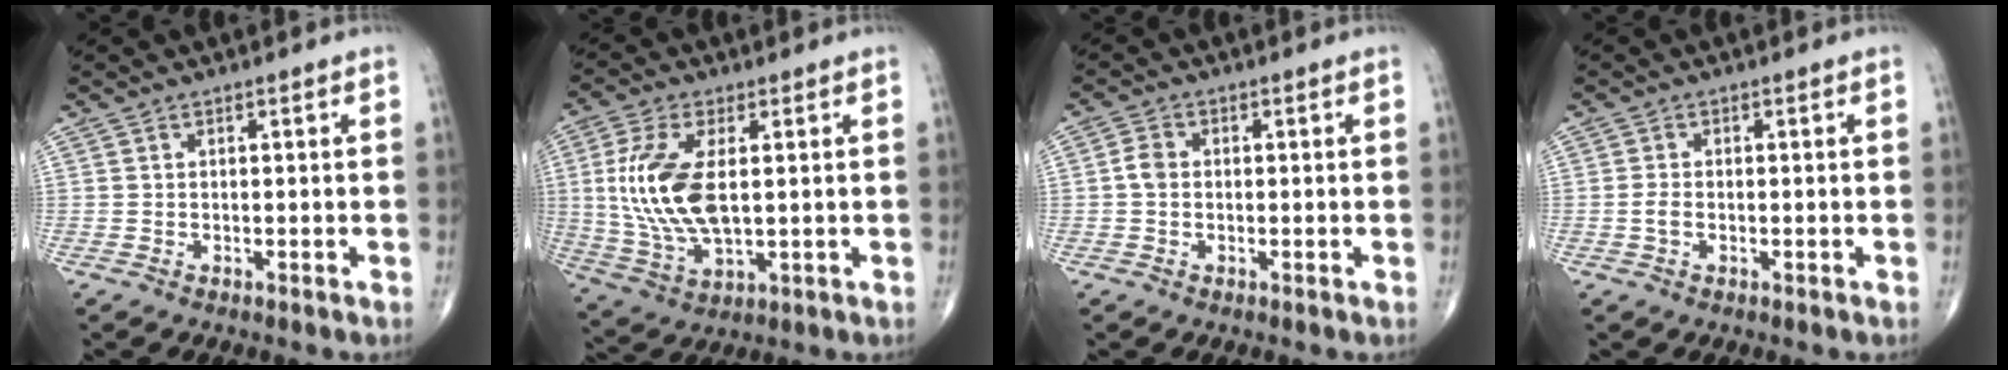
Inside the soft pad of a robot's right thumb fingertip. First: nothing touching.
{"total": 14.1, "force": [1.5, 6.8, 12.3], "torque": [-0.266, -0.011, 0.038]}
{"total": 2.6, "force": [-0.1, 2.0, 1.6], "torque": [-0.027, 0.006, -0.007]}
{"total": 1.6, "force": [-0.3, 0.9, 1.2], "torque": [-0.029, 0.002, -0.007]}